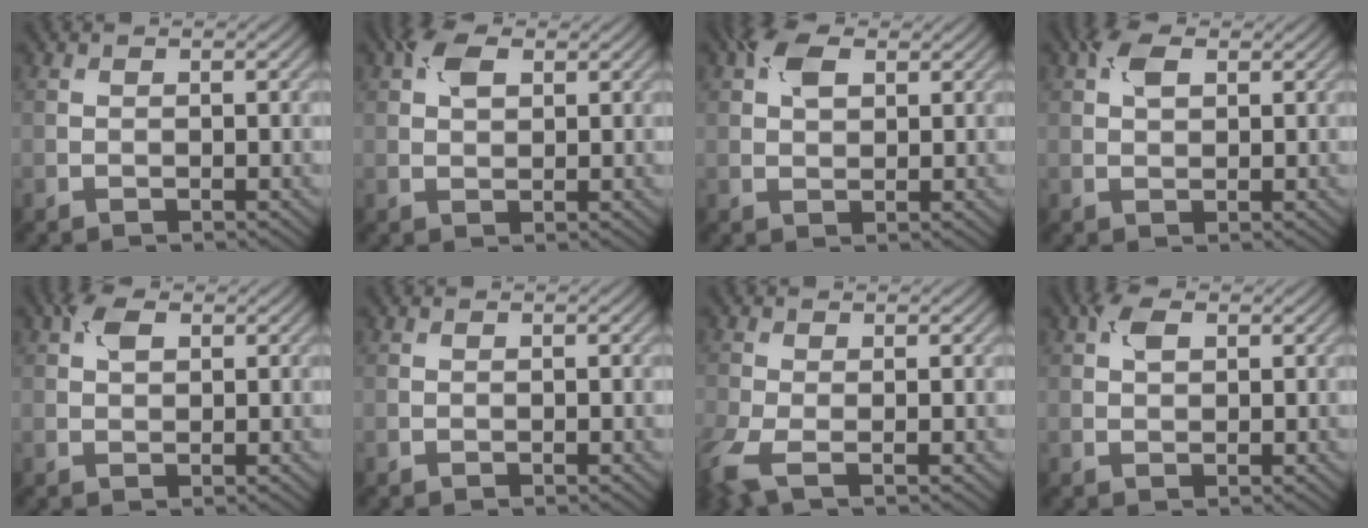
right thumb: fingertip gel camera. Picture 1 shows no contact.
{"total": 3.7, "force": [1.7, 2.2, 2.5], "torque": [-0.056, 0.009, 0.026]}
{"total": 4.3, "force": [1.9, 2.5, 2.9], "torque": [-0.062, 0.009, 0.030]}
{"total": 3.2, "force": [1.4, 1.9, 2.2], "torque": [-0.048, 0.008, 0.023]}
{"total": 2.7, "force": [1.2, 1.6, 1.9], "torque": [-0.041, 0.006, 0.019]}
{"total": 0.0}
{"total": 4.2, "force": [-1.9, 1.7, 3.3], "torque": [-0.099, -0.012, -0.043]}
{"total": 2.6, "force": [1.1, 1.5, 1.8], "torque": [-0.039, 0.006, 0.017]}